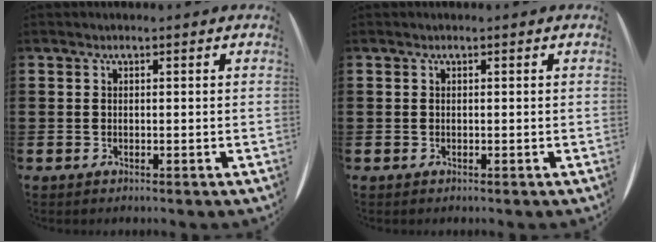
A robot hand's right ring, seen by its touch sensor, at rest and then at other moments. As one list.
[{"total": 0.0}]